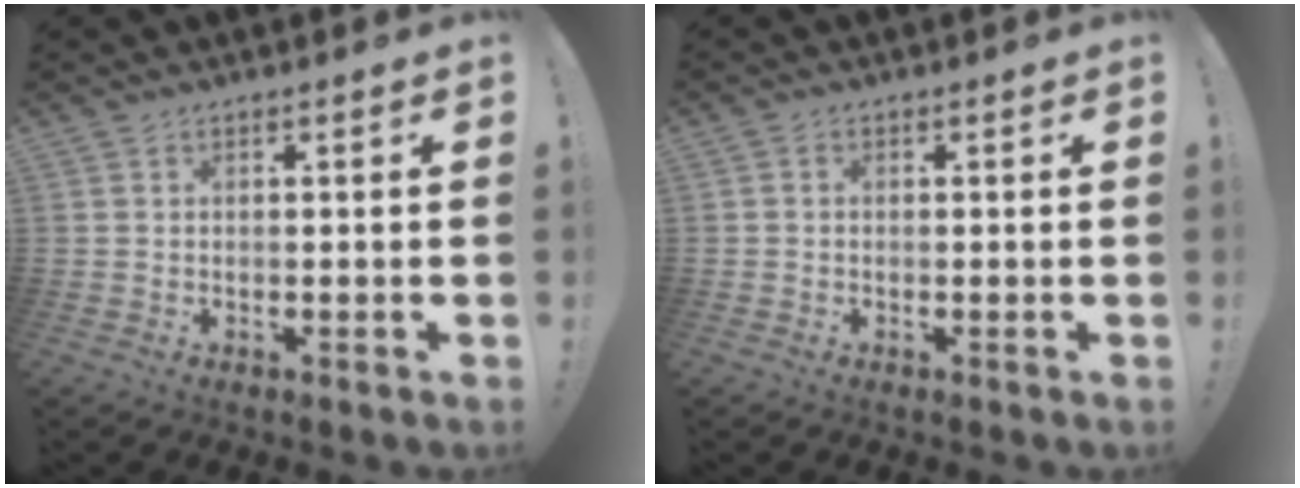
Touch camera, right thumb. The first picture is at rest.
{"total": 0.5, "force": [-0.3, 0.4, 0.1], "torque": [-0.005, 0.002, -0.005]}